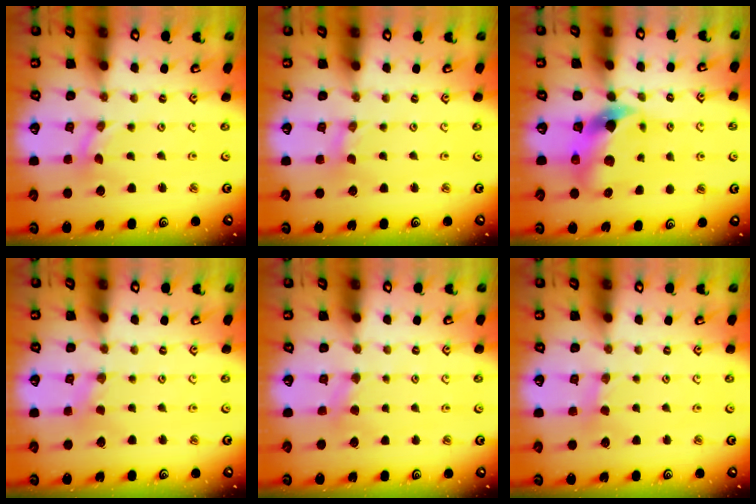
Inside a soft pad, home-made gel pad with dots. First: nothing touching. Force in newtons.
{"total": 0.0}
{"total": 8.4, "press": 8.3, "slide": 1.3}
{"total": 0.9, "press": 0.8, "slide": 0.2}
{"total": 2.5, "press": 2.5, "slide": 0.4}
{"total": 2.2, "press": 2.2, "slide": 0.4}